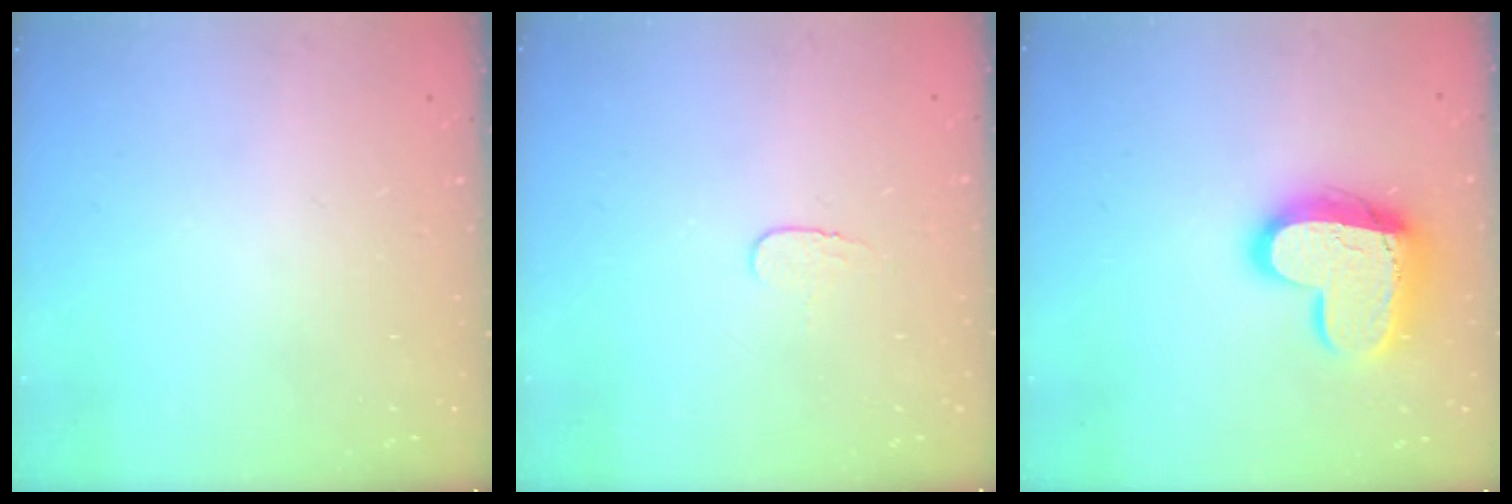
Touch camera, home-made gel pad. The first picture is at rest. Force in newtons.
{"total": 3.9, "press": 3.8, "slide": 0.4}
{"total": 16.2, "press": 16.1, "slide": 1.4}